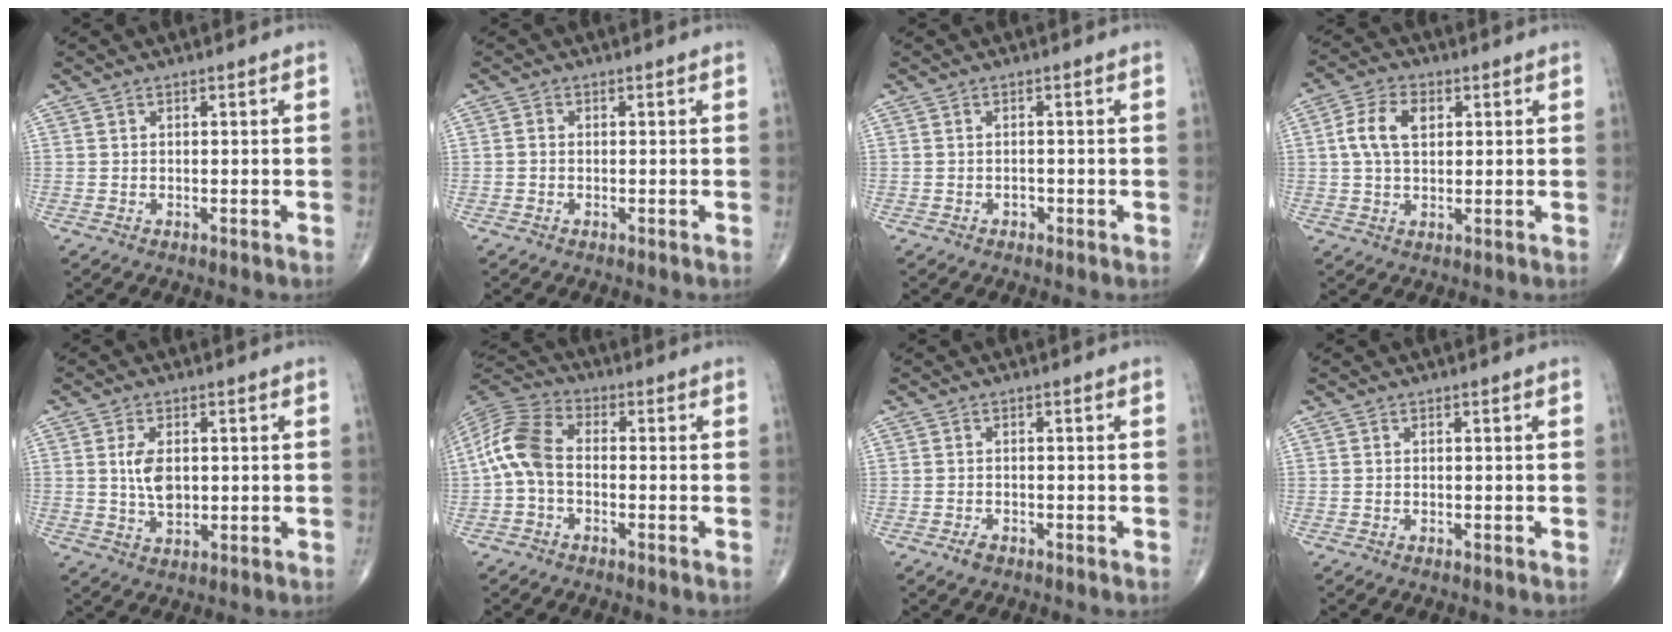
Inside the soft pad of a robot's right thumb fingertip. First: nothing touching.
{"total": 0.9, "force": [-0.2, 0.7, 0.5], "torque": [-0.006, 0.001, -0.007]}
{"total": 1.0, "force": [-0.5, 0.7, 0.5], "torque": [-0.004, 0.003, -0.009]}
{"total": 7.5, "force": [1.6, 4.6, 5.6], "torque": [-0.109, 0.012, 0.029]}
{"total": 5.9, "force": [0.8, 3.3, 4.8], "torque": [-0.082, -0.007, 0.018]}
{"total": 9.7, "force": [-1.0, 6.0, 7.6], "torque": [-0.161, 0.030, -0.035]}
{"total": 1.2, "force": [-0.8, 0.7, 0.6], "torque": [-0.014, 0.000, -0.016]}
{"total": 0.0}